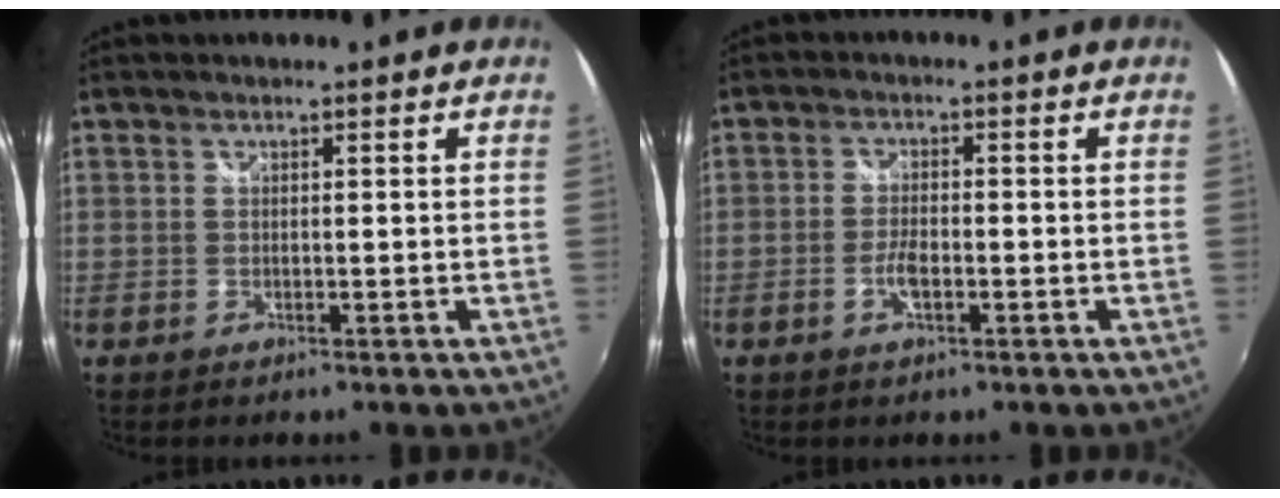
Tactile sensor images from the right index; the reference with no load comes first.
{"total": 3.4, "force": [-1.4, 1.4, 2.8], "torque": [-0.061, 0.000, -0.028]}